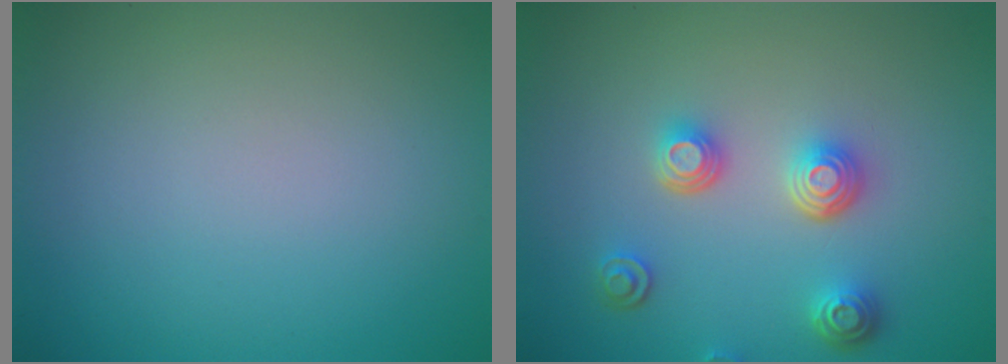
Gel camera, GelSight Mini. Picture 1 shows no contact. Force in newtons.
{"total": 3.6, "press": 2.9, "slide": 2.1}